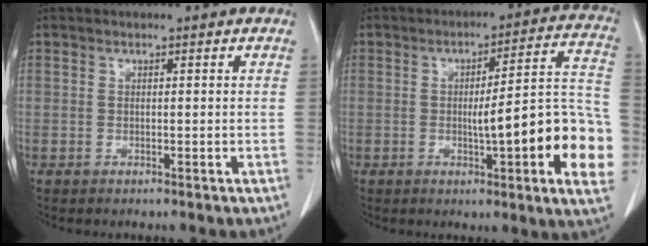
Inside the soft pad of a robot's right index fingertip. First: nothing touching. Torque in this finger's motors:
{"motor_torque": [1.34, -0.45, 0.73, 0.13]}